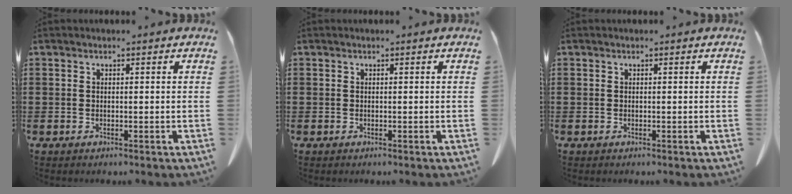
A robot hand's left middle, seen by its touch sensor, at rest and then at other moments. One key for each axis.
{"total": 0.0}
{"total": 0.0}